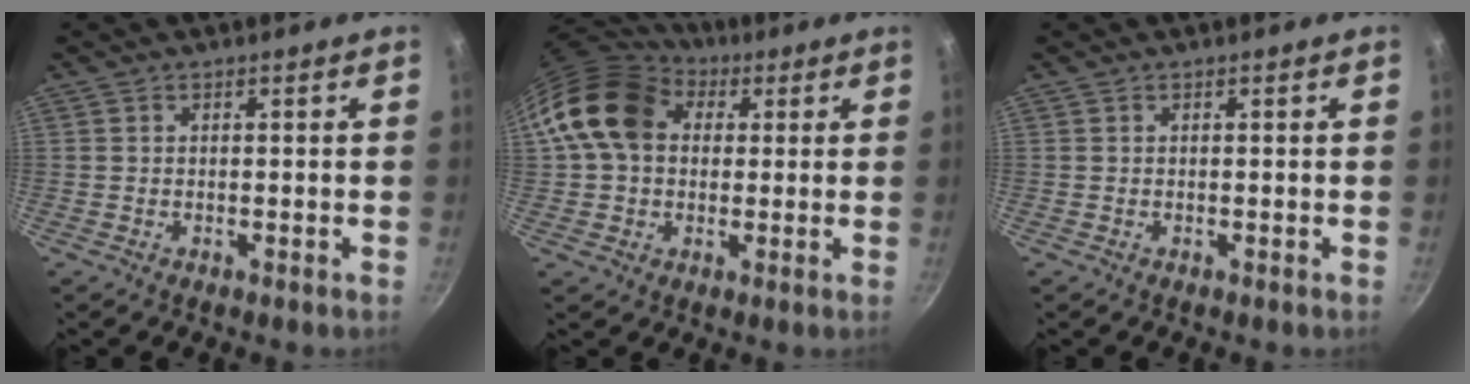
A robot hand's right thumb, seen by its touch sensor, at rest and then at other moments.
{"total": 15.4, "force": [3.3, 11.9, 9.2], "torque": [-0.145, 0.027, 0.045]}
{"total": 0.0}